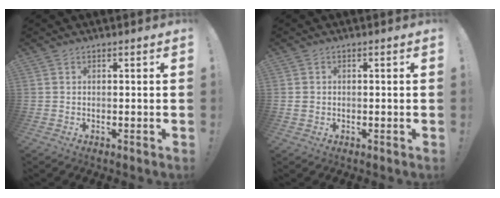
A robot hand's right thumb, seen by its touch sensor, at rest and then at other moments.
{"total": 1.6, "force": [0.3, 1.5, 0.7], "torque": [-0.005, 0.000, 0.004]}